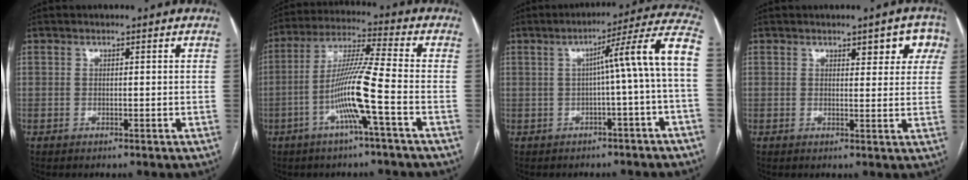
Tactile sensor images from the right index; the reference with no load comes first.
{"total": 10.8, "force": [-3.5, -1.0, 10.1], "torque": [-0.194, 0.005, -0.071]}
{"total": 10.6, "force": [-0.8, -1.6, 10.4], "torque": [-0.128, 0.028, -0.017]}
{"total": 5.2, "force": [2.6, 2.0, 4.0], "torque": [-0.032, 0.011, 0.027]}